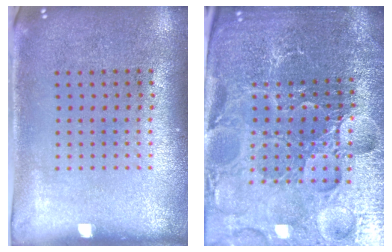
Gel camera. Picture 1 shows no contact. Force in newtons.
{"total": 5.5, "press": 5.1, "slide": 1.9}